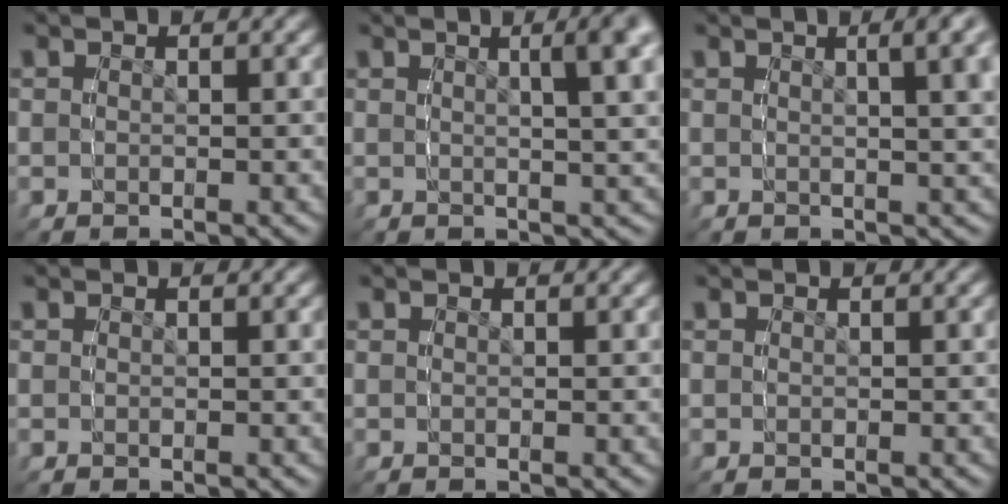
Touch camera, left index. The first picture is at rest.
{"total": 1.7, "force": [0.7, -0.8, 1.3], "torque": [0.010, 0.025, 0.010]}
{"total": 1.2, "force": [0.6, -1.0, 0.3], "torque": [0.011, 0.019, 0.009]}
{"total": 0.0}
{"total": 0.0}
{"total": 0.0}